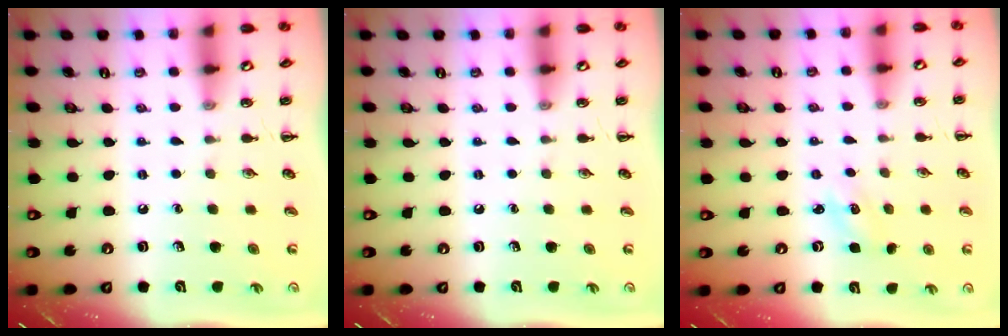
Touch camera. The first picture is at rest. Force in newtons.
{"total": 0.0}
{"total": 1.6, "press": 1.5, "slide": 0.5}